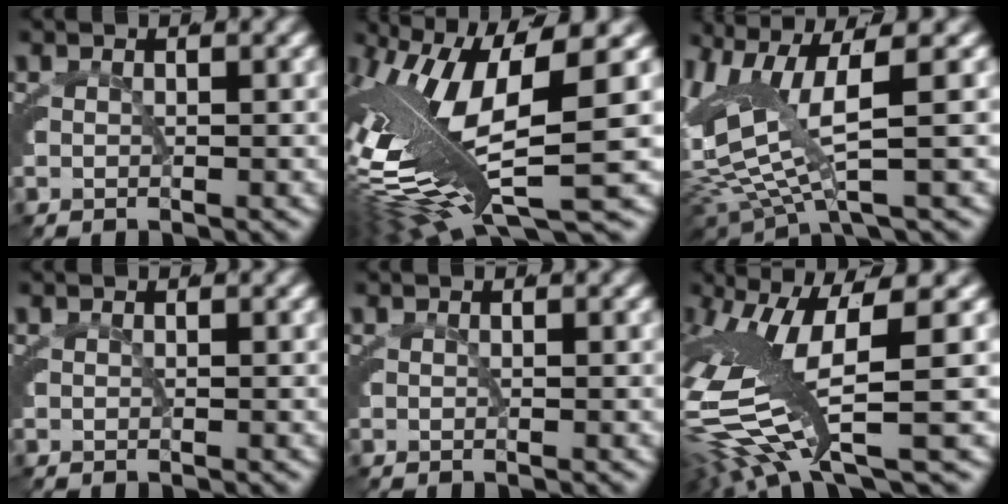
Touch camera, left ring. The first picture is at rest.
{"total": 12.1, "force": [-1.4, 5.0, 11.0], "torque": [-0.217, -0.016, -0.010]}
{"total": 8.6, "force": [0.7, 5.0, 7.0], "torque": [-0.163, -0.018, 0.021]}
{"total": 0.0}
{"total": 0.0}
{"total": 10.8, "force": [-0.8, 4.8, 9.6], "torque": [-0.196, -0.005, -0.008]}